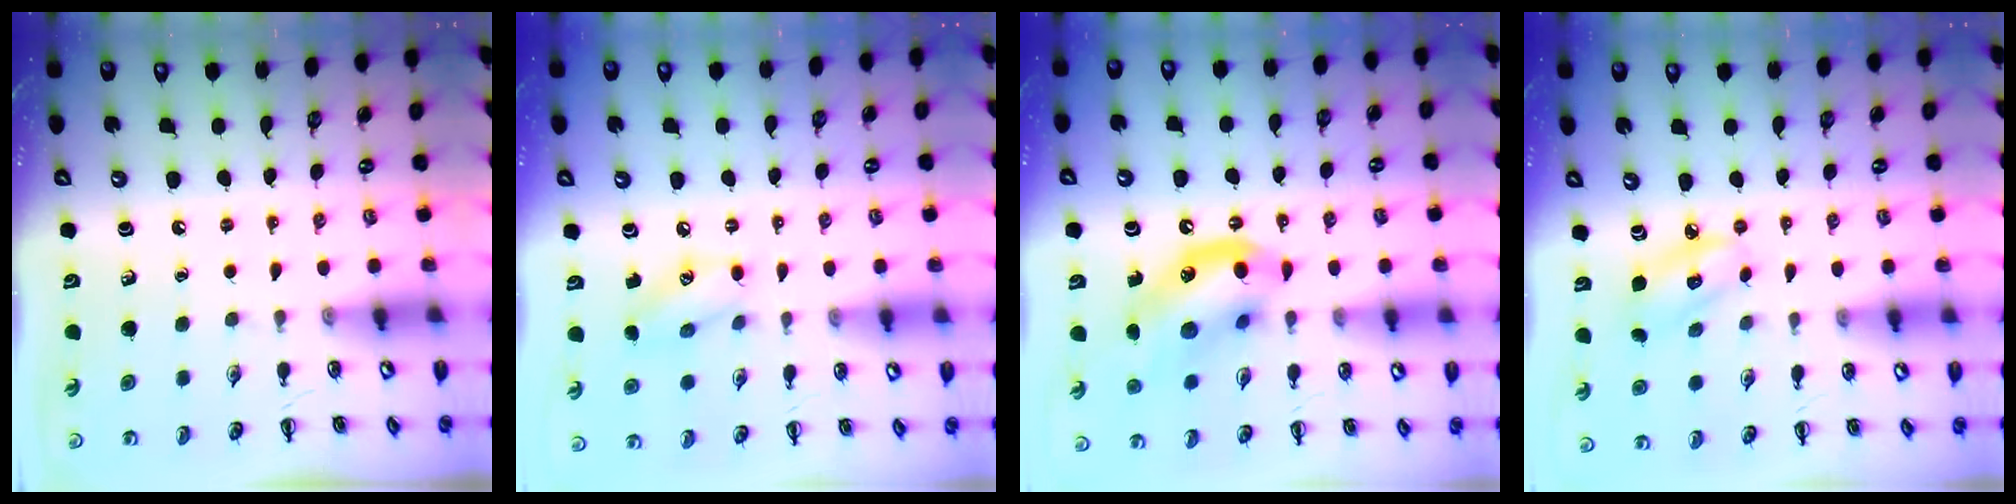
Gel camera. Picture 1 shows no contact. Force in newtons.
{"total": 8.9, "press": 8.9, "slide": 0.9}
{"total": 14.0, "press": 13.6, "slide": 3.3}
{"total": 4.9, "press": 4.8, "slide": 0.8}